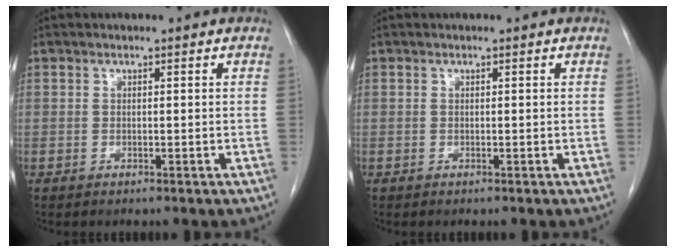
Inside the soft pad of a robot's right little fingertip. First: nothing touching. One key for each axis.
{"total": 0.0}